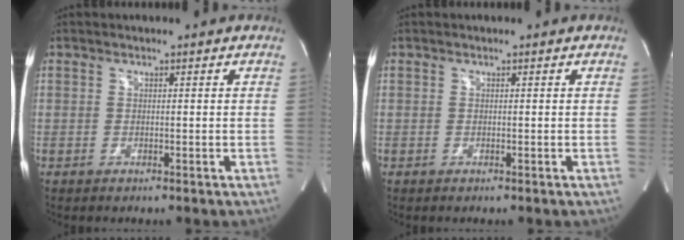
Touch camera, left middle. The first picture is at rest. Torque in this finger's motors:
{"motor_torque": [0.45, -0.41, 0.08, -0.01]}